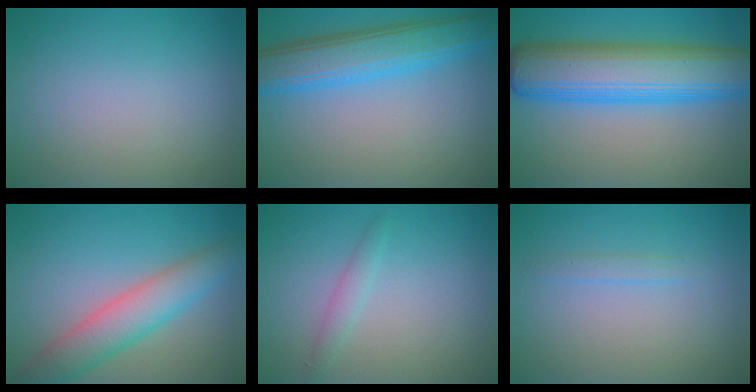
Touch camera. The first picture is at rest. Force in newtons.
{"total": 7.7, "press": 7.7, "slide": 0.3}
{"total": 11.2, "press": 11.2, "slide": 0.1}
{"total": 5.4, "press": 5.4, "slide": 0.2}
{"total": 1.3, "press": 1.2, "slide": 0.0}
{"total": 0.8, "press": 0.8, "slide": 0.1}